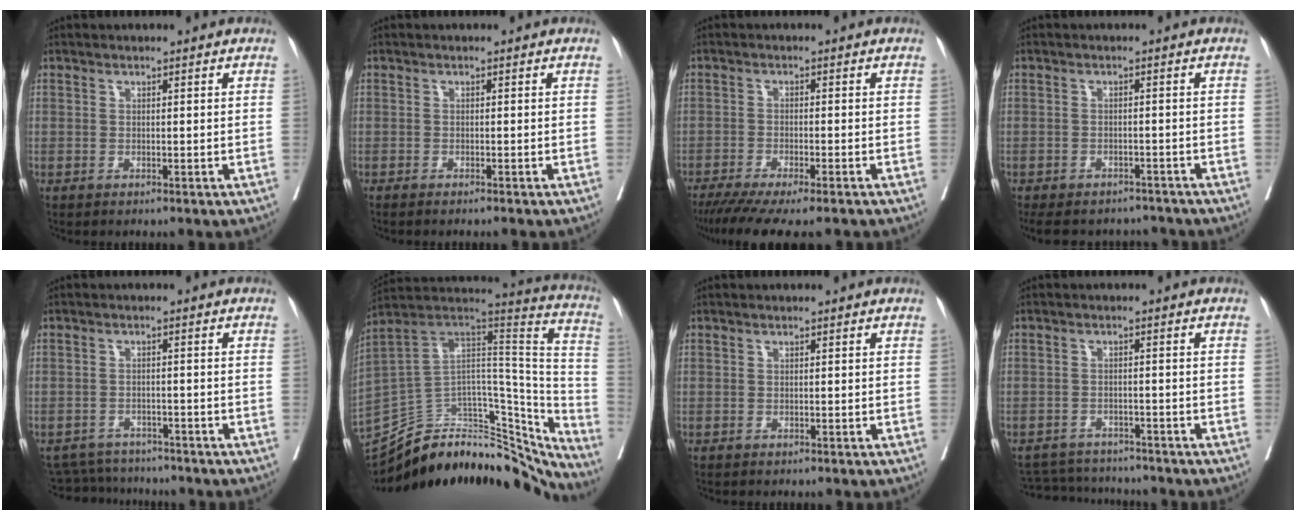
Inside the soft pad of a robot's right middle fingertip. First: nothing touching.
{"total": 3.6, "force": [-3.1, -0.3, 1.7], "torque": [-0.013, -0.001, -0.040]}
{"total": 12.6, "force": [-10.5, 1.2, 6.8], "torque": [-0.098, -0.026, -0.157]}
{"total": 12.3, "force": [-11.0, 4.3, 3.5], "torque": [-0.080, 0.003, -0.139]}
{"total": 6.5, "force": [-6.4, 1.3, 0.0], "torque": [0.001, 0.007, -0.094]}
{"total": 33.6, "force": [-29.3, 10.7, 12.5], "torque": [-0.150, 0.019, -0.416]}
{"total": 0.0}
{"total": 7.8, "force": [-7.6, 1.4, 0.9], "torque": [-0.015, 0.007, -0.111]}